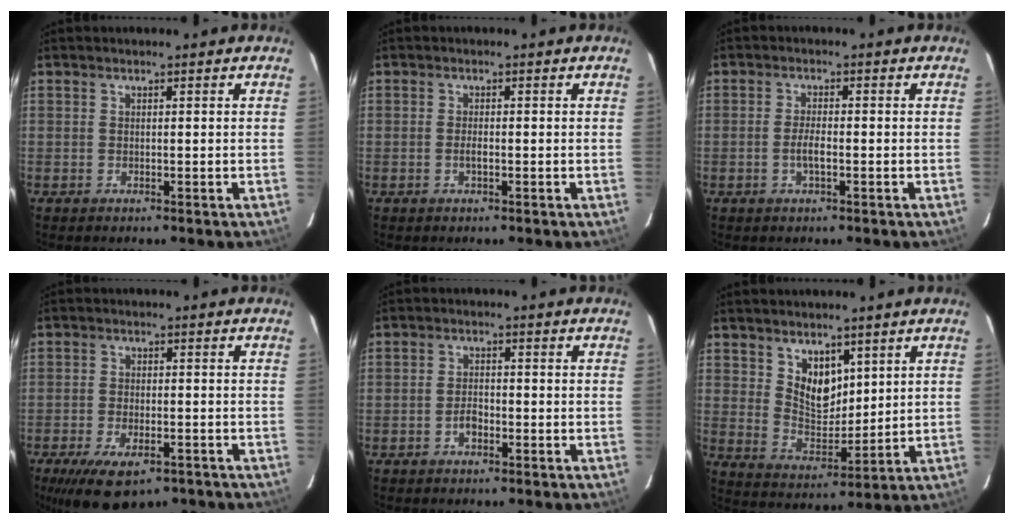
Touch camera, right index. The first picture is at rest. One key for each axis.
{"total": 1.2, "fx": -0.4, "fy": 0.4, "fz": 1.0, "tx": -0.021, "ty": 0.001, "tz": -0.007}
{"total": 2.6, "fx": -0.9, "fy": 0.7, "fz": 2.3, "tx": -0.049, "ty": 0.001, "tz": -0.017}
{"total": 11.7, "fx": -7.6, "fy": 5.1, "fz": 7.2, "tx": -0.154, "ty": -0.028, "tz": -0.119}
{"total": 2.3, "fx": -1.3, "fy": 1.4, "fz": 1.3, "tx": -0.026, "ty": 0.007, "tz": -0.022}
{"total": 7.7, "fx": 4.2, "fy": 4.8, "fz": 4.2, "tx": -0.064, "ty": -0.001, "tz": 0.087}